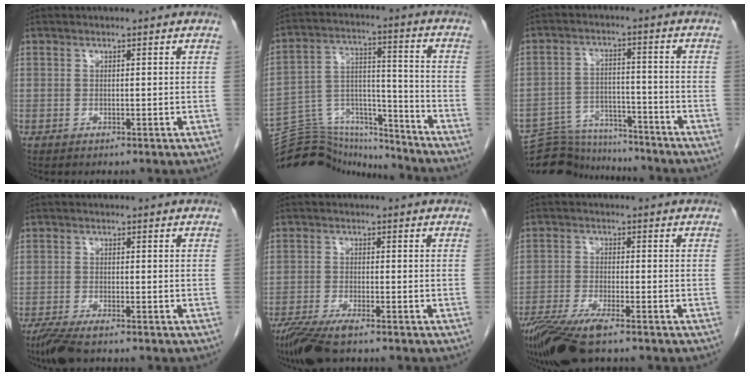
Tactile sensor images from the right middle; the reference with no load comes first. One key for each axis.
{"total": 17.0, "fx": -16.6, "fy": 3.1, "fz": 1.8, "tx": -0.037, "ty": 0.052, "tz": -0.264}
{"total": 12.2, "fx": -11.9, "fy": 2.4, "fz": 1.2, "tx": -0.022, "ty": 0.020, "tz": -0.187}
{"total": 4.9, "fx": -3.7, "fy": 0.9, "fz": 3.1, "tx": -0.060, "ty": -0.012, "tz": -0.064}
{"total": 6.9, "fx": -5.2, "fy": 1.1, "fz": 4.4, "tx": -0.082, "ty": -0.018, "tz": -0.091}
{"total": 10.6, "fx": -7.7, "fy": 1.9, "fz": 7.0, "tx": -0.129, "ty": -0.021, "tz": -0.135}